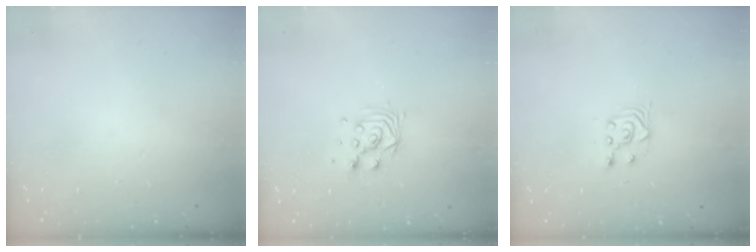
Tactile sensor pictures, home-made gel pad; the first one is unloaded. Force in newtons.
{"total": 7.0, "press": 7.0, "slide": 0.4}
{"total": 3.0, "press": 2.6, "slide": 1.3}